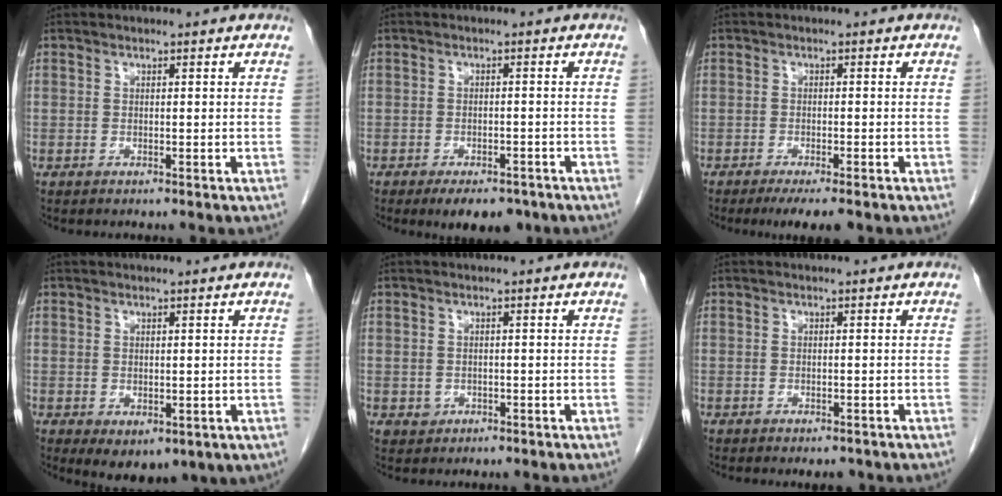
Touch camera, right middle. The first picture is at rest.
{"total": 6.8, "force": [-5.1, 3.0, 3.4], "torque": [-0.042, -0.001, -0.070]}
{"total": 5.4, "force": [-4.0, 0.8, 3.5], "torque": [-0.046, -0.012, -0.056]}
{"total": 5.6, "force": [-1.5, 3.2, 4.3], "torque": [-0.054, -0.012, -0.004]}
{"total": 1.3, "force": [-0.3, 1.2, 0.3], "torque": [-0.005, 0.003, 0.001]}
{"total": 1.5, "force": [-1.2, 0.6, 0.7], "torque": [-0.010, -0.004, -0.011]}